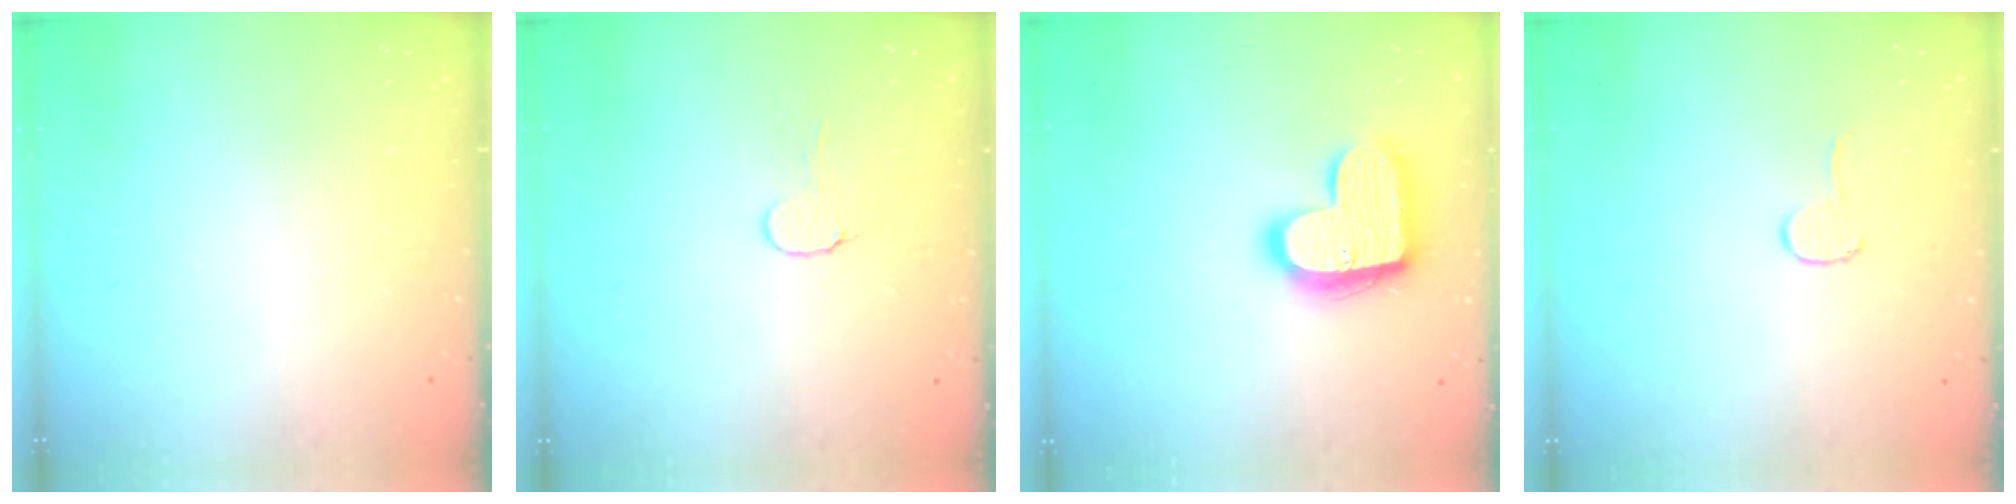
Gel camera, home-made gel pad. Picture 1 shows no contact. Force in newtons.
{"total": 6.1, "press": 6.1, "slide": 0.5}
{"total": 17.1, "press": 17.1, "slide": 1.0}
{"total": 3.9, "press": 3.9, "slide": 0.3}